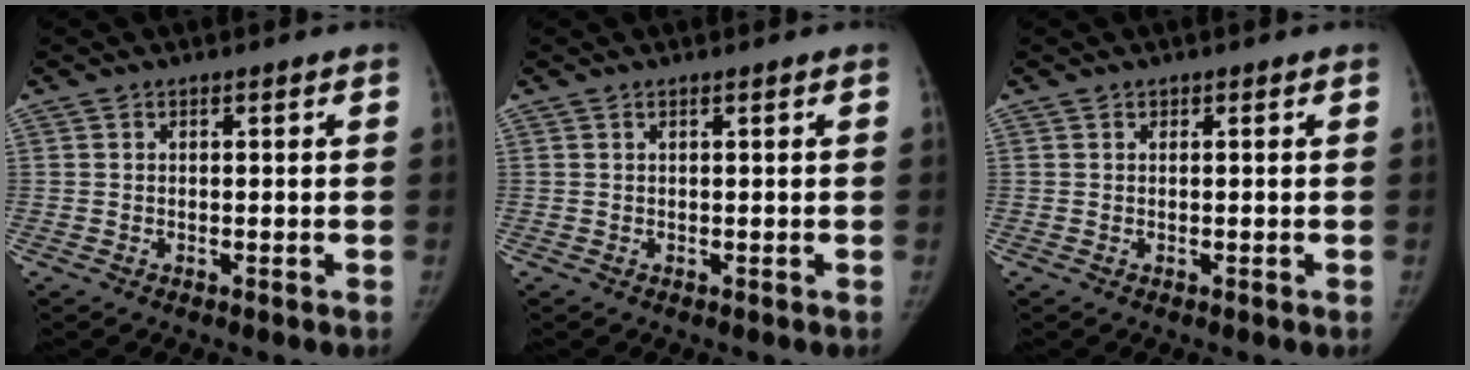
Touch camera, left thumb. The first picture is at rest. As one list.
[{"total": 0.0}, {"total": 0.0}]